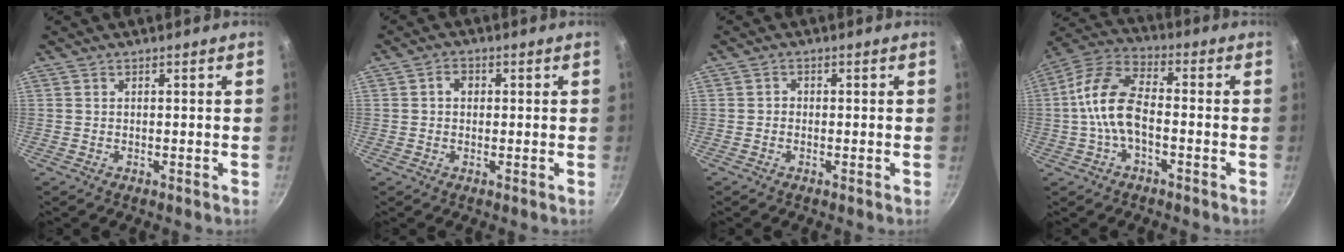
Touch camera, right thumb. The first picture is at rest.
{"total": 2.4, "force": [0.3, 1.9, 1.4], "torque": [-0.013, 0.005, 0.002]}
{"total": 0.9, "force": [-0.4, 0.7, 0.2], "torque": [-0.002, 0.002, -0.010]}
{"total": 11.4, "force": [-2.1, 6.0, 9.4], "torque": [-0.175, 0.043, -0.055]}